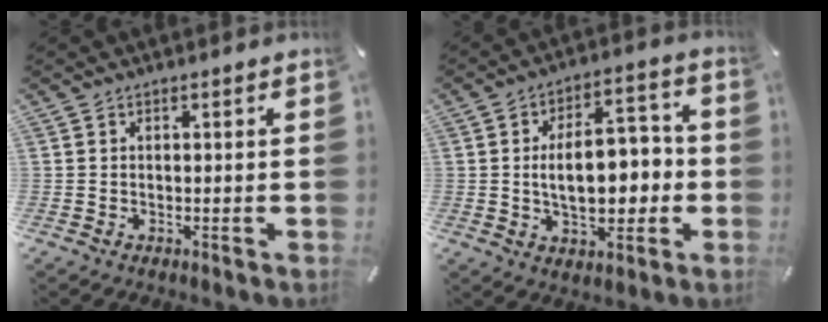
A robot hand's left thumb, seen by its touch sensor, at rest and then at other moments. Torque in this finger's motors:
{"motor_torque": [2.06, 2.19, 1.19, -0.34, 0.36]}